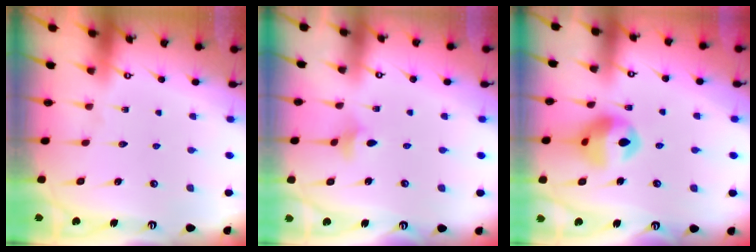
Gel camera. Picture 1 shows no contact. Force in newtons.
{"total": 3.3, "press": 3.2, "slide": 0.8}
{"total": 12.7, "press": 12.6, "slide": 1.3}